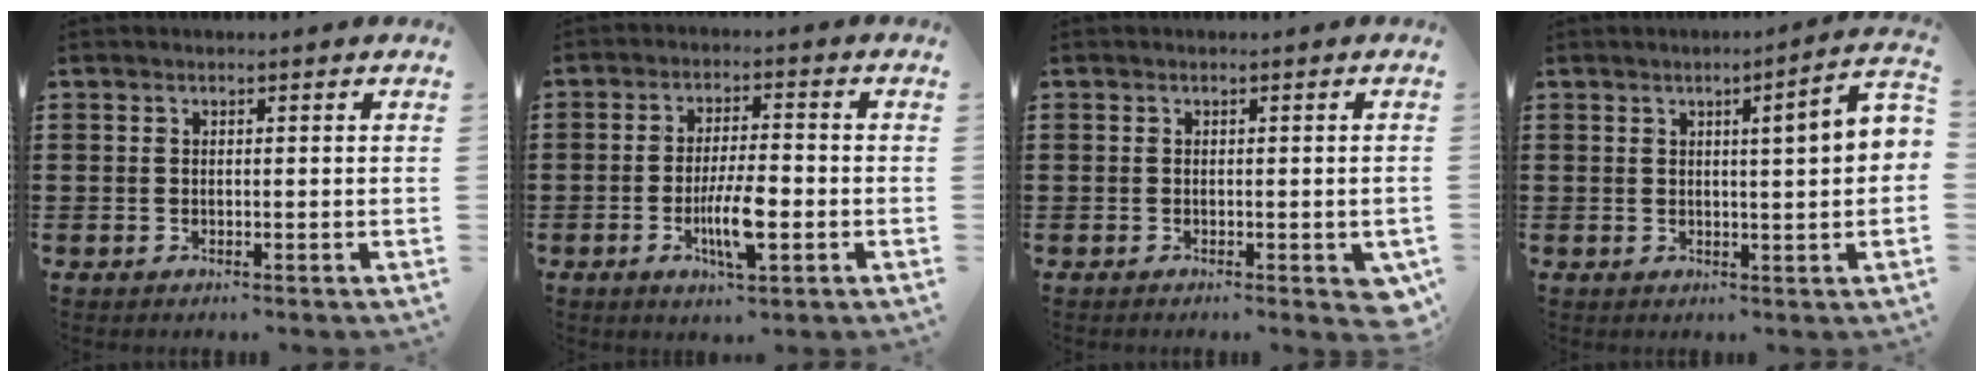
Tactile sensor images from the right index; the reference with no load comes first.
{"total": 7.5, "force": [-2.4, 2.1, 6.8], "torque": [-0.137, -0.011, -0.045]}
{"total": 1.0, "force": [-0.6, 0.7, 0.5], "torque": [-0.009, 0.000, -0.012]}
{"total": 4.2, "force": [0.7, 0.0, 4.1], "torque": [-0.067, -0.009, 0.006]}